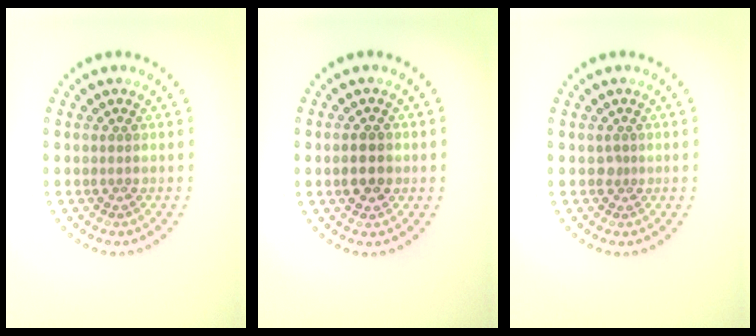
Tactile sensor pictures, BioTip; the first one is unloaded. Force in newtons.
{"total": 2.4, "press": 2.4, "slide": 0.3}
{"total": 0.8, "press": 0.5, "slide": 0.6}